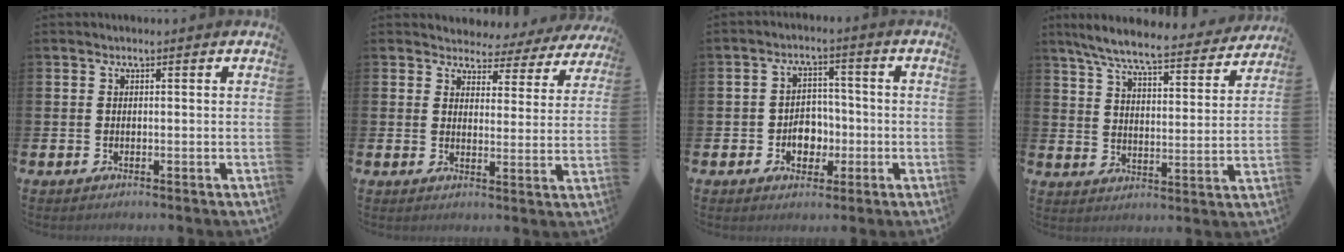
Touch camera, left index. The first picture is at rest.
{"total": 3.2, "force": [2.9, 1.4, 0.0], "torque": [-0.017, -0.029, 0.044]}
{"total": 4.3, "force": [-1.3, 3.5, 2.1], "torque": [-0.031, 0.003, -0.032]}
{"total": 8.1, "force": [7.3, 0.7, 3.4], "torque": [-0.087, -0.046, 0.124]}